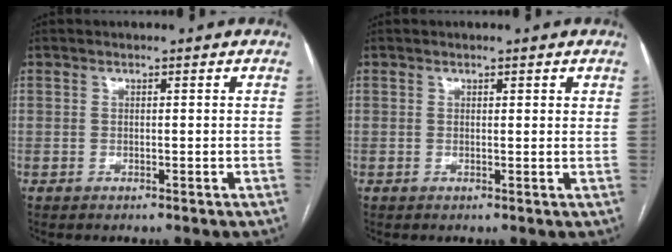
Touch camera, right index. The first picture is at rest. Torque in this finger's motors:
{"motor_torque": [-0.15, -0.02, -0.04, -0.01]}